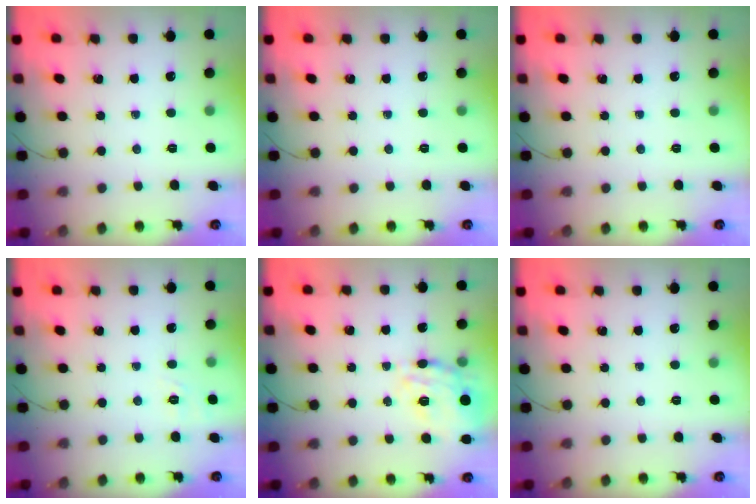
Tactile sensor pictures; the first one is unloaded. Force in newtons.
{"total": 0.0}
{"total": 0.0}
{"total": 1.9, "press": 0.0, "slide": 1.9}
{"total": 16.8, "press": 16.6, "slide": 2.4}
{"total": 0.0}